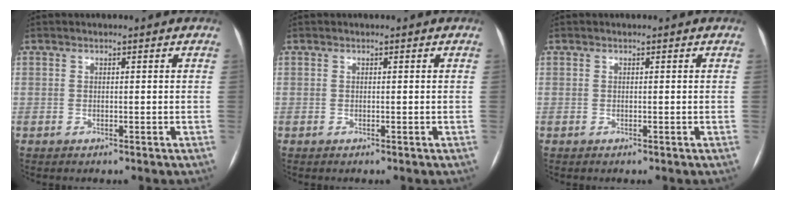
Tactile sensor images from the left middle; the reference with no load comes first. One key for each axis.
{"total": 0.0}
{"total": 0.0}